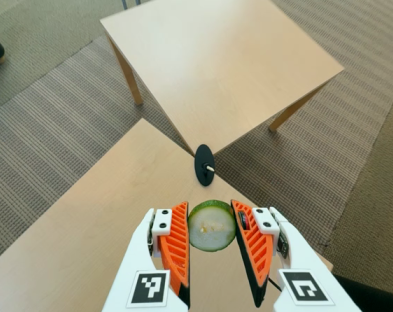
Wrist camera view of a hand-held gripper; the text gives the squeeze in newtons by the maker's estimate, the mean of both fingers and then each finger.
{"total": 11.5, "left": 12.2, "right": 10.7}